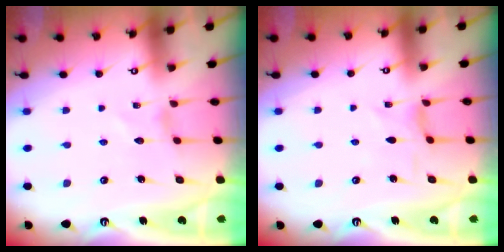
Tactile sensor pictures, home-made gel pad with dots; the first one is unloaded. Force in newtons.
{"total": 1.8, "press": 1.8, "slide": 0.3}